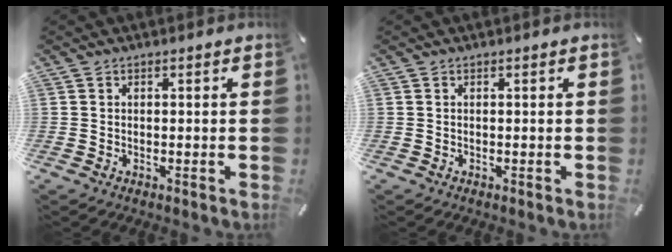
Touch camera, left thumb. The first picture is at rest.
{"total": 0.0}